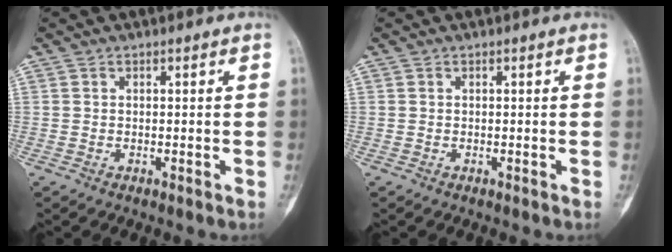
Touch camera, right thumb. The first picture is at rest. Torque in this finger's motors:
{"motor_torque": [0.00, 0.00, 0.07, 0.00, 0.02]}